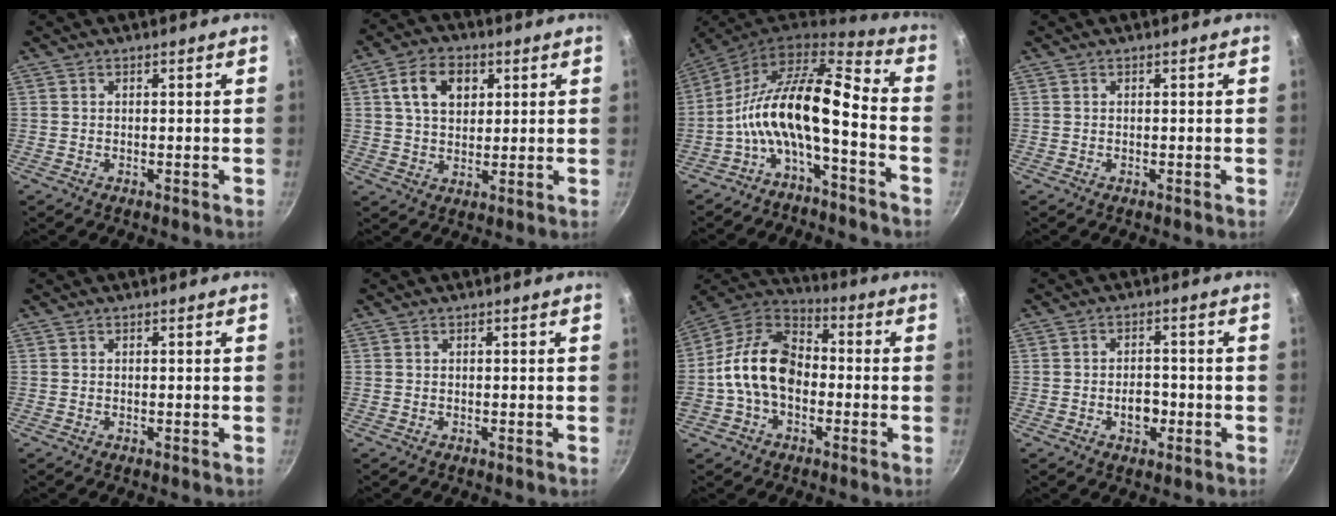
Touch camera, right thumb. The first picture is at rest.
{"total": 8.8, "force": [2.9, 6.1, 5.7], "torque": [-0.082, 0.001, 0.046]}
{"total": 13.6, "force": [-4.5, 4.9, 11.9], "torque": [-0.232, 0.067, -0.098]}
{"total": 0.0}
{"total": 0.0}
{"total": 0.0}
{"total": 15.1, "force": [-1.8, 10.4, 10.7], "torque": [-0.163, 0.041, -0.051]}
{"total": 4.5, "force": [-1.4, 3.0, 3.1], "torque": [-0.026, 0.012, -0.021]}